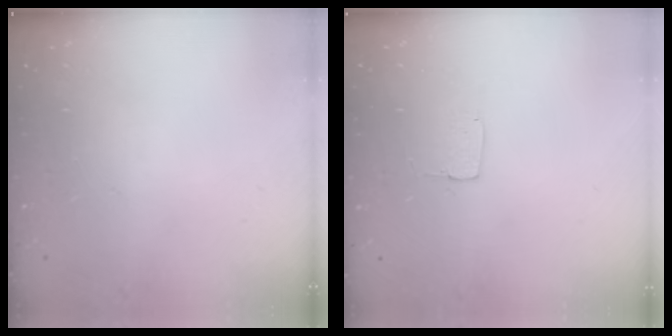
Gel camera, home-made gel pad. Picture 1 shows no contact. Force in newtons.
{"total": 2.9, "press": 2.9, "slide": 0.2}